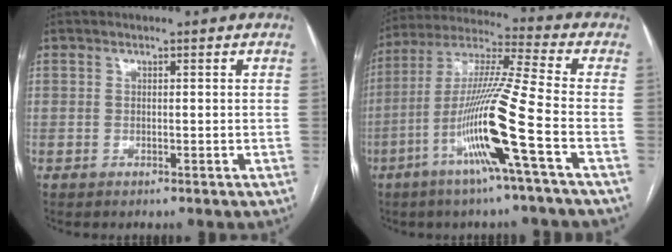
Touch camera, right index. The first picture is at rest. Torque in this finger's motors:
{"motor_torque": [2.14, 0.00, 1.06, 0.21]}